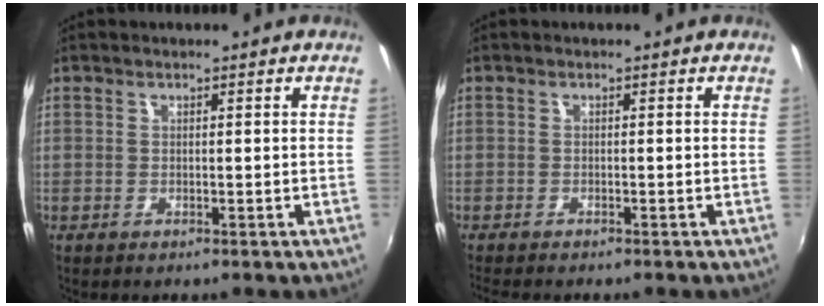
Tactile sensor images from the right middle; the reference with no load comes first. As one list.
[{"total": 3.6, "force": [-3.1, 0.8, 1.6], "torque": [-0.038, -0.018, -0.056]}]